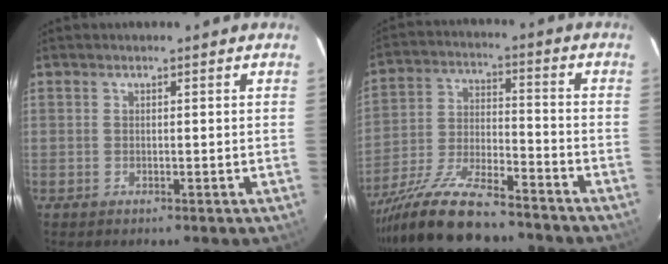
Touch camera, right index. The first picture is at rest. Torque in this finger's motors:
{"motor_torque": [1.11, -1.04, 0.73, 0.19]}